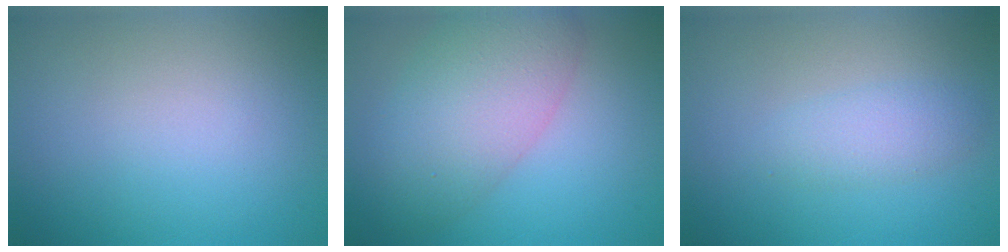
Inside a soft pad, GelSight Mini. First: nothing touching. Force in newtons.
{"total": 7.3, "press": 7.3, "slide": 0.3}
{"total": 2.1, "press": 2.1, "slide": 0.1}